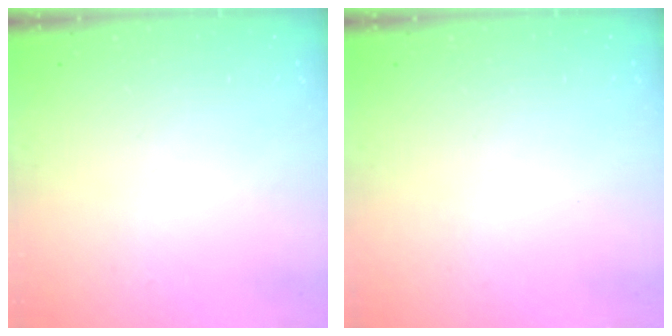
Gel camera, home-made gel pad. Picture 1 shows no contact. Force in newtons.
{"total": 0.0}